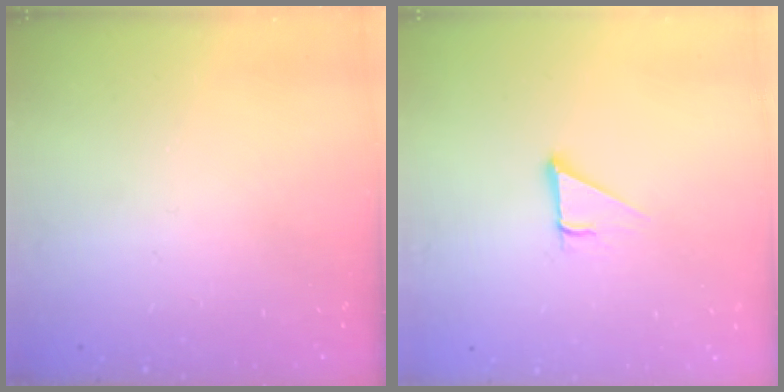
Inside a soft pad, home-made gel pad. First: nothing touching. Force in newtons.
{"total": 3.0, "press": 3.0, "slide": 0.2}